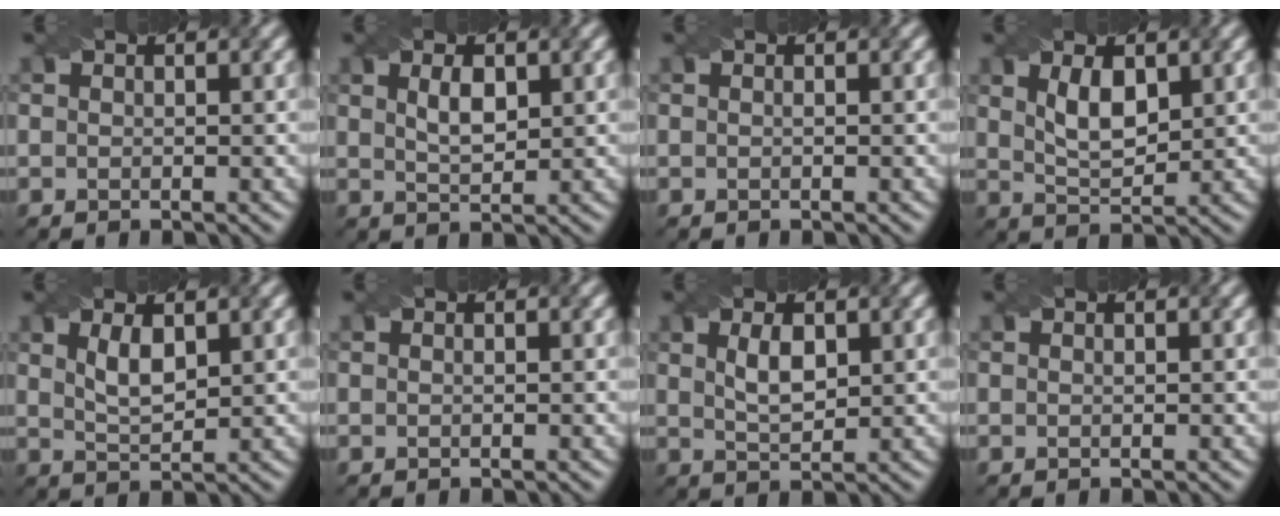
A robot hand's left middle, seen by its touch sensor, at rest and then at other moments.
{"total": 2.4, "force": [0.9, 1.1, 2.0], "torque": [-0.040, 0.000, 0.021]}
{"total": 0.0}
{"total": 3.7, "force": [1.4, 1.7, 2.9], "torque": [-0.060, -0.001, 0.030]}
{"total": 2.6, "force": [1.2, 1.0, 2.1], "torque": [-0.047, -0.002, 0.027]}
{"total": 0.0}
{"total": 2.8, "force": [1.0, 1.2, 2.3], "torque": [-0.048, 0.000, 0.023]}
{"total": 0.0}